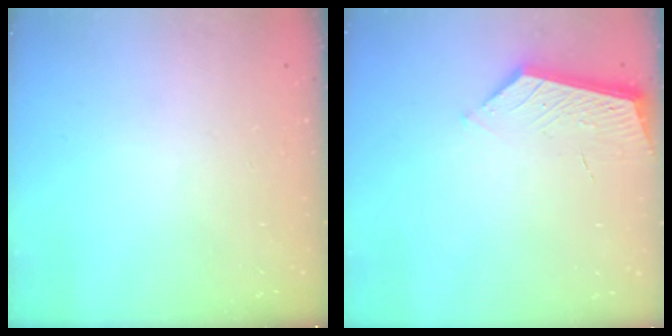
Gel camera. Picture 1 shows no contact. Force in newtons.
{"total": 4.0, "press": 4.0, "slide": 0.4}